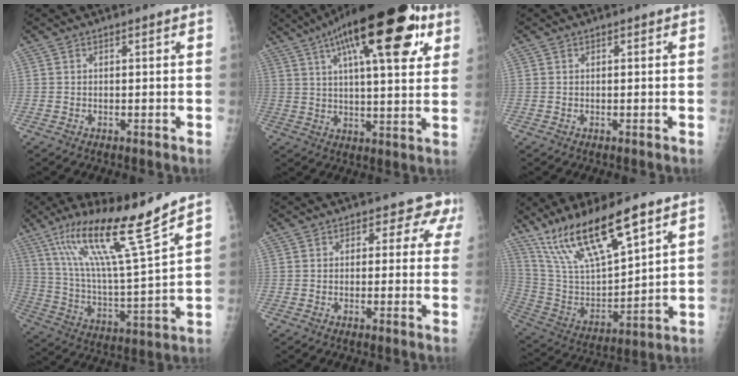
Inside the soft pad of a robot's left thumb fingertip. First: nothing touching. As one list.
[{"total": 24.4, "force": [11.8, 7.8, 19.9], "torque": [-0.289, -0.003, 0.177]}, {"total": 0.0}, {"total": 19.4, "force": [12.8, 0.9, 14.5], "torque": [-0.242, -0.064, 0.232]}, {"total": 4.5, "force": [2.8, 3.4, 0.9], "torque": [0.028, -0.010, 0.011]}, {"total": 19.1, "force": [13.1, 4.9, 13.0], "torque": [-0.225, -0.053, 0.262]}]